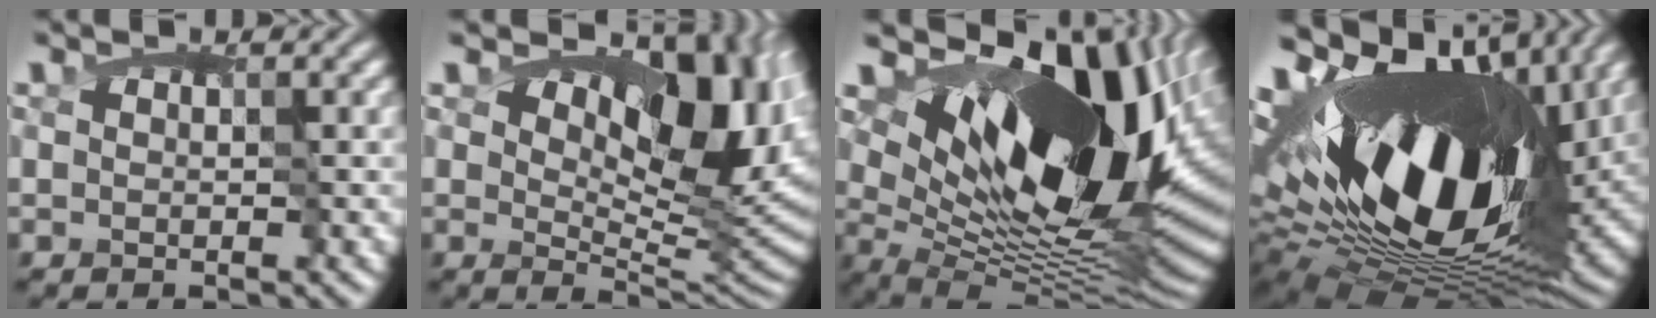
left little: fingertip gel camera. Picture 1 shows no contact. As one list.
[{"total": 10.7, "force": [4.2, 5.4, 8.3], "torque": [-0.114, 0.004, 0.067]}, {"total": 16.2, "force": [5.0, 8.6, 12.7], "torque": [-0.207, -0.003, 0.095]}, {"total": 17.4, "force": [2.7, 10.3, 13.8], "torque": [-0.266, 0.008, 0.042]}]